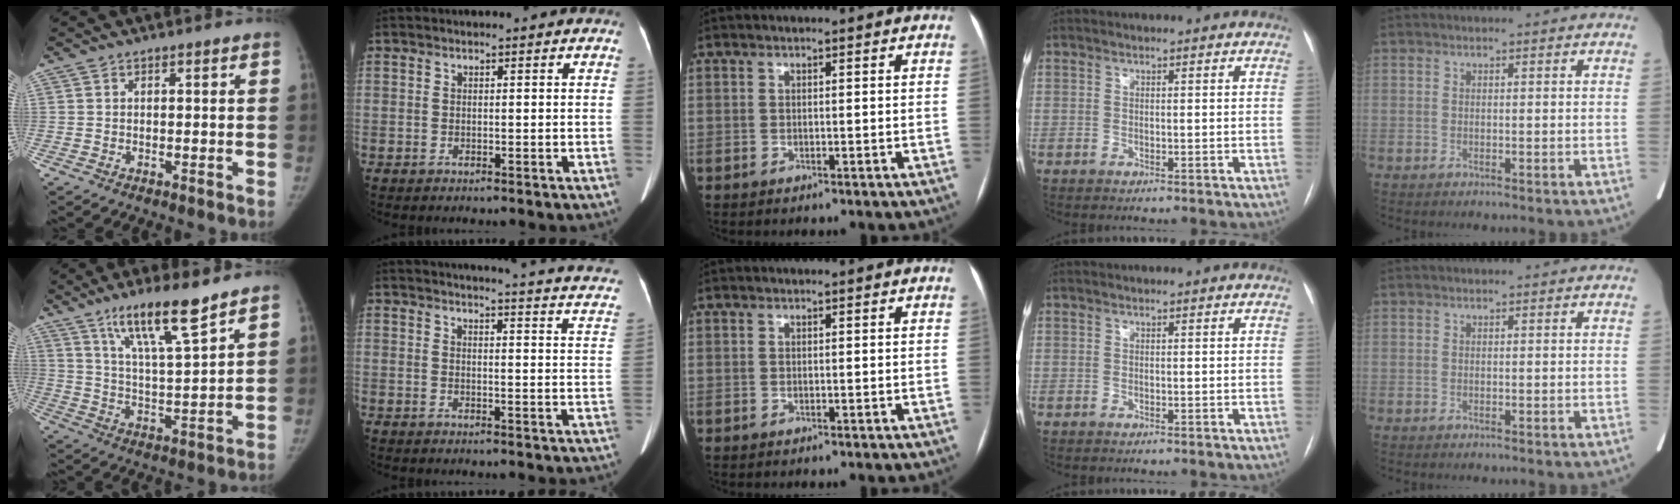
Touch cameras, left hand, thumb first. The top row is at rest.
{"thumb": {"total": 12.7, "force": [8.7, 1.5, 9.1], "torque": [-0.150, -0.054, 0.161]}, "index": {"total": 22.0, "force": [21.0, 0.9, 6.5], "torque": [-0.071, -0.093, 0.217]}}